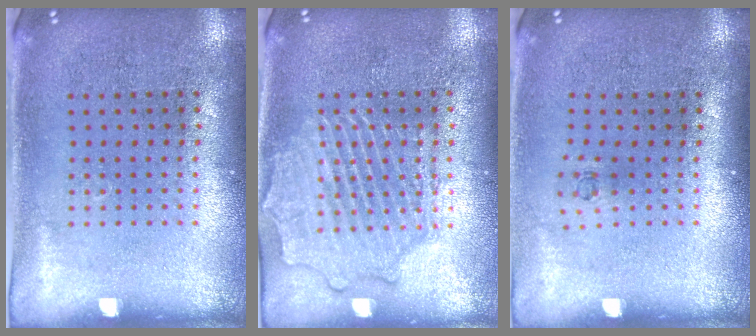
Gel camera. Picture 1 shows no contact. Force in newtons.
{"total": 2.9, "press": 2.9, "slide": 0.3}
{"total": 0.6, "press": 0.2, "slide": 0.5}